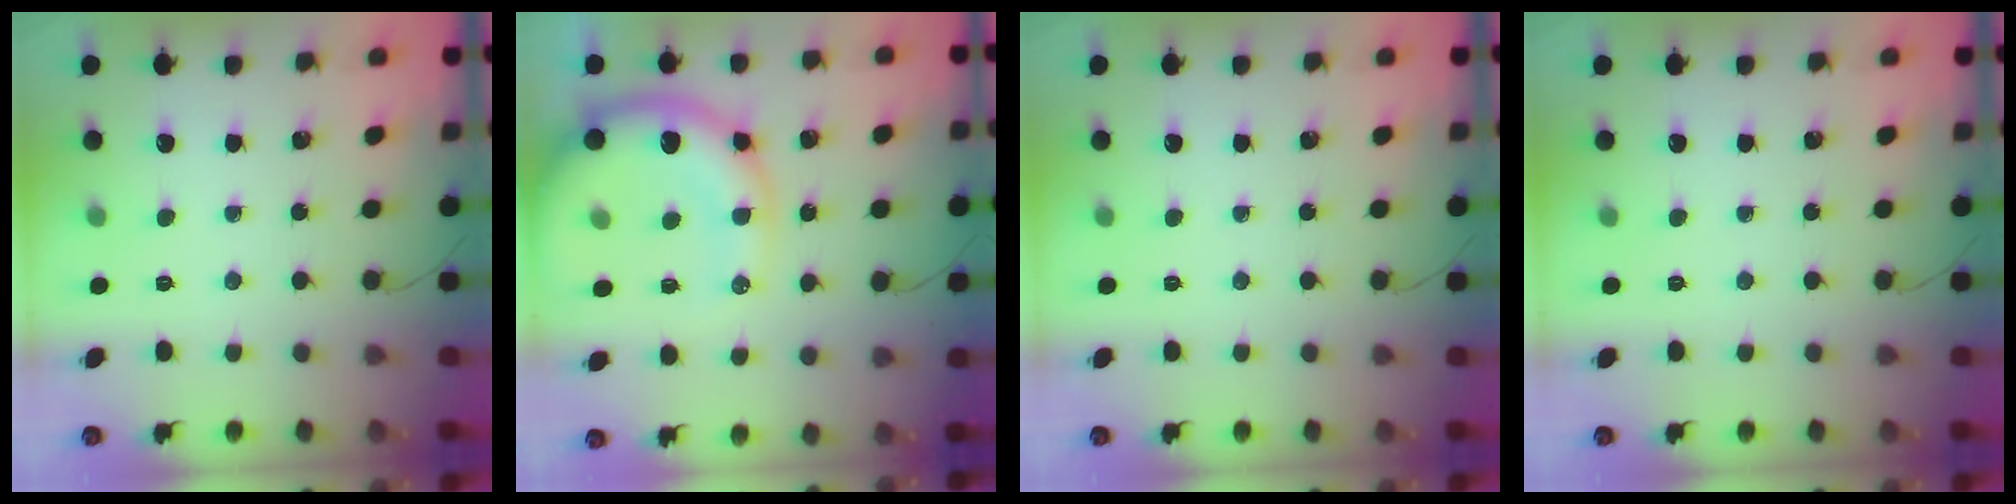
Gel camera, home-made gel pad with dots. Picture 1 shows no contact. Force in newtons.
{"total": 17.5, "press": 17.1, "slide": 3.8}
{"total": 0.0}
{"total": 0.0}